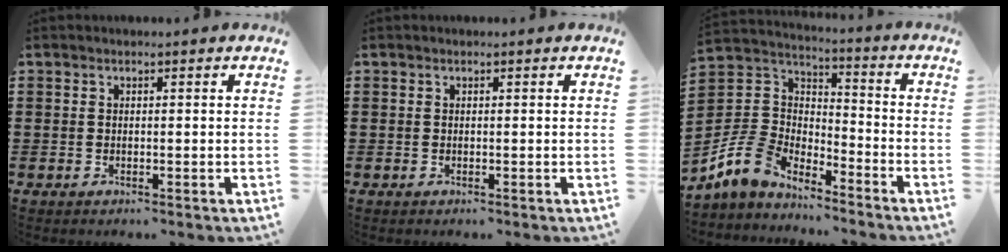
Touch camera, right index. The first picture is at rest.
{"total": 0.0}
{"total": 8.0, "force": [-6.3, 4.5, 1.9], "torque": [-0.087, 0.004, -0.133]}